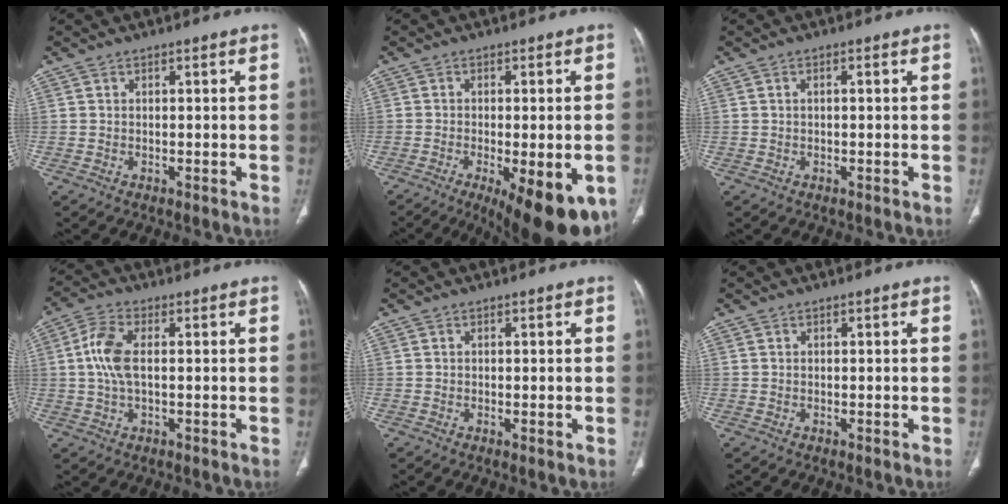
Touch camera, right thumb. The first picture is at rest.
{"total": 17.1, "force": [-7.6, 5.9, 14.1], "torque": [-0.156, -0.013, -0.097]}
{"total": 0.8, "force": [0.1, 0.3, 0.8], "torque": [-0.019, 0.004, 0.002]}
{"total": 7.3, "force": [0.6, 3.5, 6.3], "torque": [-0.151, 0.014, 0.010]}
{"total": 0.7, "force": [-0.1, 0.1, 0.7], "torque": [-0.016, -0.004, -0.001]}
{"total": 0.0}